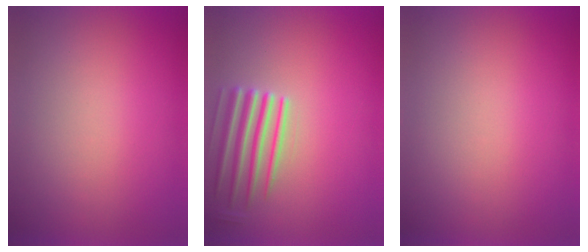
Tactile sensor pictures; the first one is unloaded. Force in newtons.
{"total": 4.3}
{"total": 1.0}